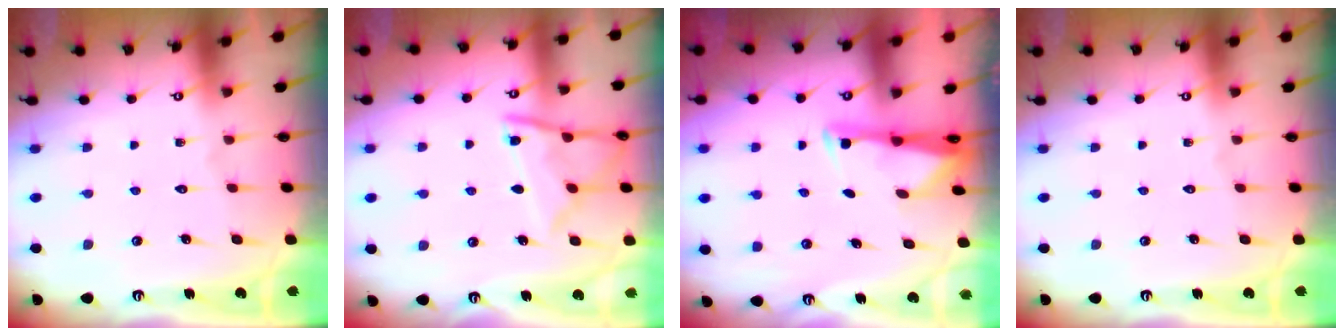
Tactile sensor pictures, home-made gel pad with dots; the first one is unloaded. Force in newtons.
{"total": 11.6, "press": 11.5, "slide": 1.1}
{"total": 2.9, "press": 2.9, "slide": 0.4}
{"total": 0.0}